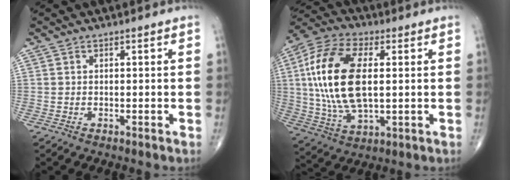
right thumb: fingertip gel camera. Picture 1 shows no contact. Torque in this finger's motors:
{"motor_torque": [-0.50, 2.54, 2.33, 0.43, 0.26]}